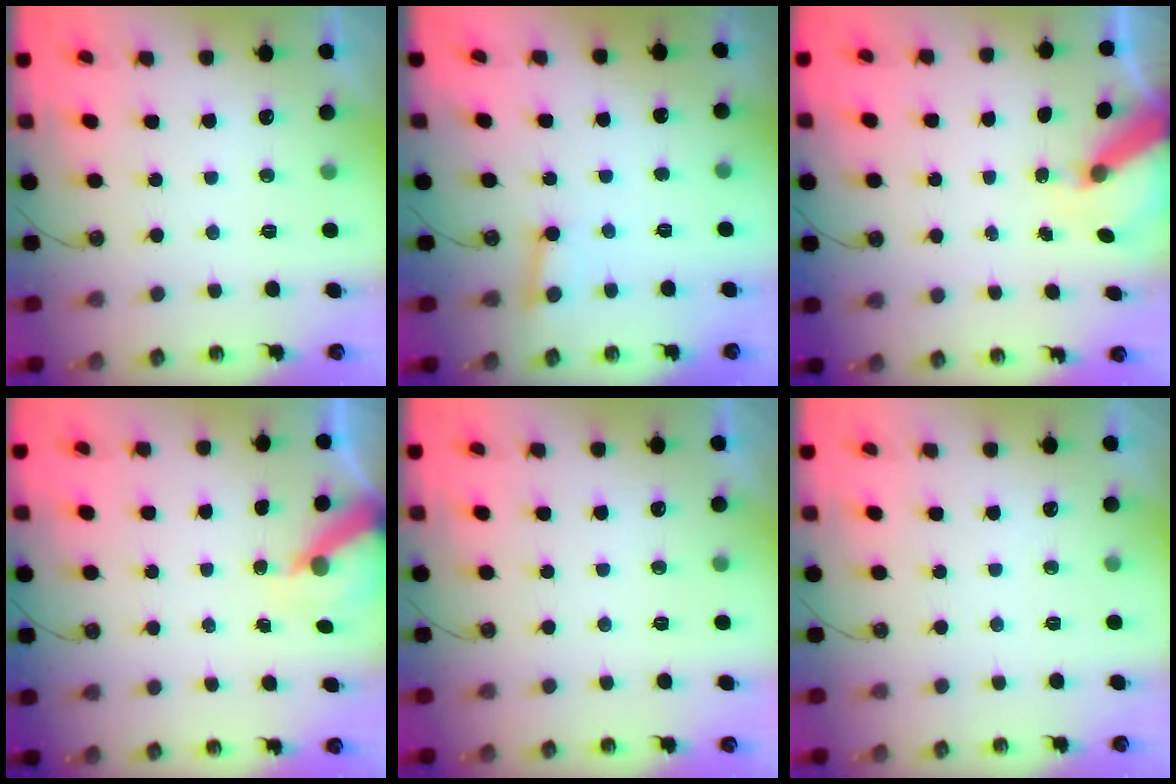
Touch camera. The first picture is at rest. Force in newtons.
{"total": 2.6, "press": 2.5, "slide": 0.7}
{"total": 7.4, "press": 7.4, "slide": 0.8}
{"total": 6.6, "press": 6.5, "slide": 0.4}
{"total": 0.0}
{"total": 0.0}